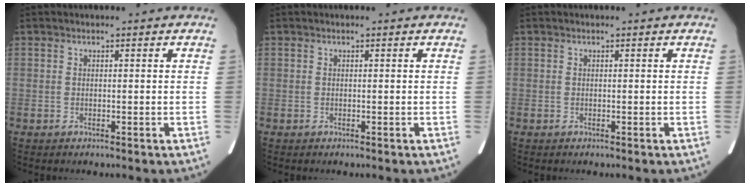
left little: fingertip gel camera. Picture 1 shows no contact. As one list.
[{"total": 0.0}, {"total": 0.0}]